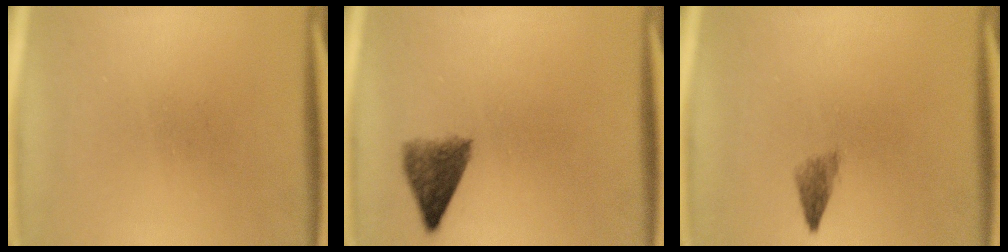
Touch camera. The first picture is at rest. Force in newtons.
{"total": 5.0}
{"total": 1.9}